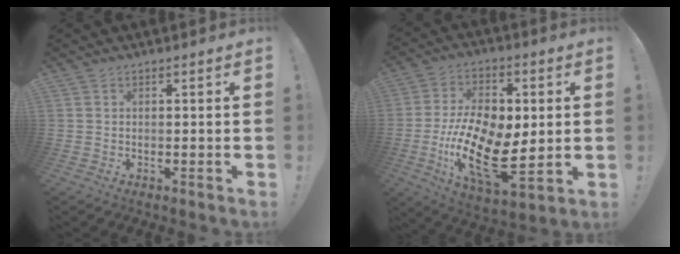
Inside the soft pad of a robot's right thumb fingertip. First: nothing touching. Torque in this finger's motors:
{"motor_torque": [2.25, 2.76, 2.29, -0.50, 0.66]}